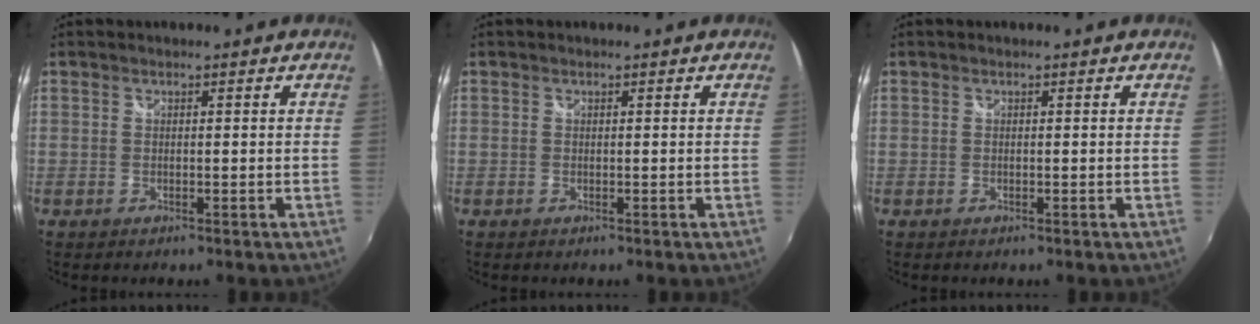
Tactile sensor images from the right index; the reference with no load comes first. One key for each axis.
{"total": 0.0}
{"total": 0.0}